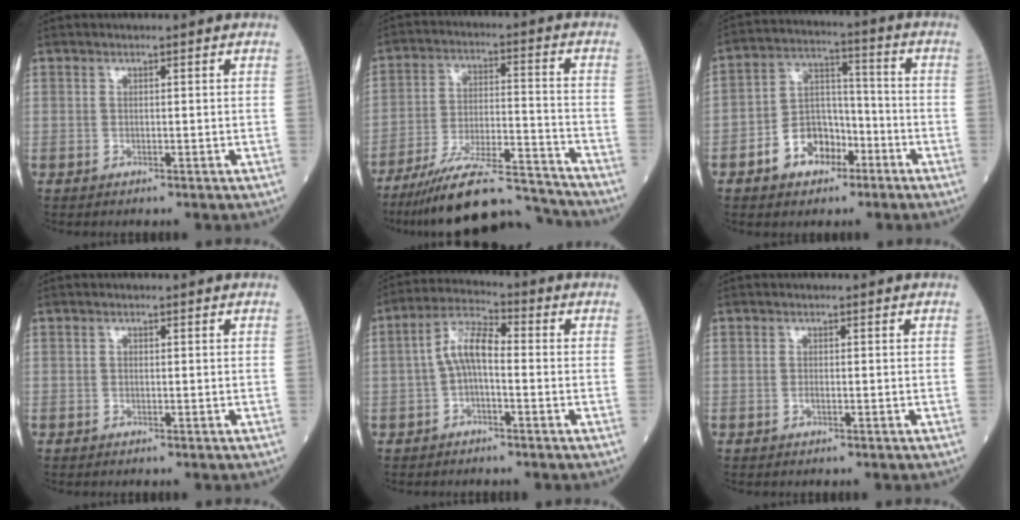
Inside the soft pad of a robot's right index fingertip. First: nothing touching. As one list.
[{"total": 16.6, "force": [-15.1, 1.6, 6.8], "torque": [-0.119, 0.010, -0.253]}, {"total": 9.1, "force": [-4.5, 6.0, 5.1], "torque": [-0.103, 0.028, -0.075]}, {"total": 0.0}, {"total": 6.5, "force": [-0.5, 2.3, 6.0], "torque": [-0.118, 0.022, -0.016]}, {"total": 0.7, "force": [-0.2, 0.2, 0.6], "torque": [-0.015, -0.001, -0.003]}]